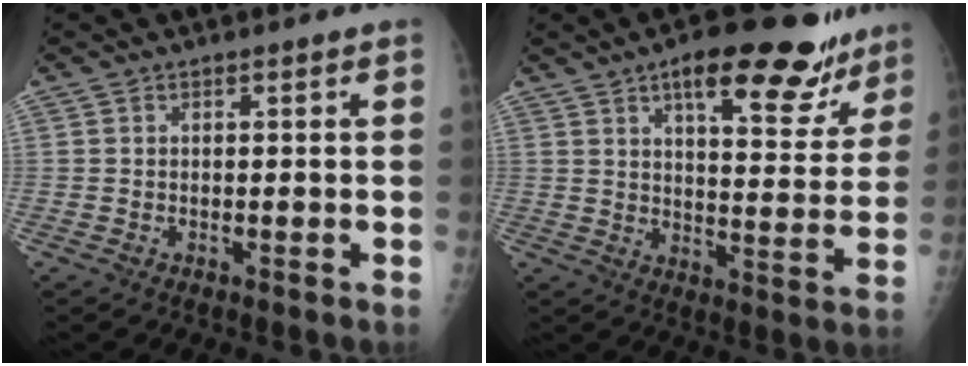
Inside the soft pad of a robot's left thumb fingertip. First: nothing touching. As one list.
[{"total": 18.5, "force": [12.1, 7.1, 12.1], "torque": [-0.114, -0.044, 0.166]}]